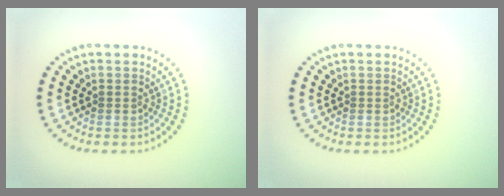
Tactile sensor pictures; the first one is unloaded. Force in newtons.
{"total": 0.0}